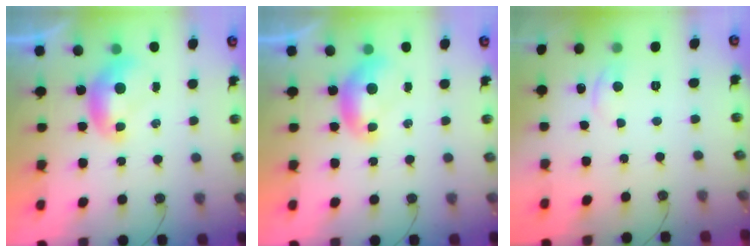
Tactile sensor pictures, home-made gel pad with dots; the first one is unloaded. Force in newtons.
{"total": 0.0}
{"total": 0.5, "press": 0.3, "slide": 0.5}